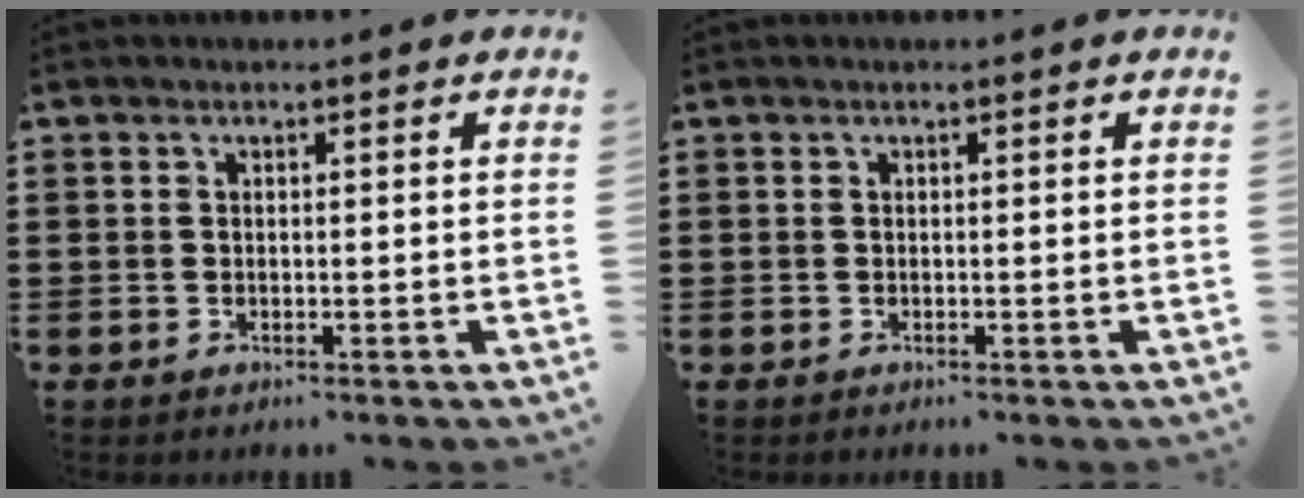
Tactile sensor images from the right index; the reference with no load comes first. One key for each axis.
{"total": 0.0}